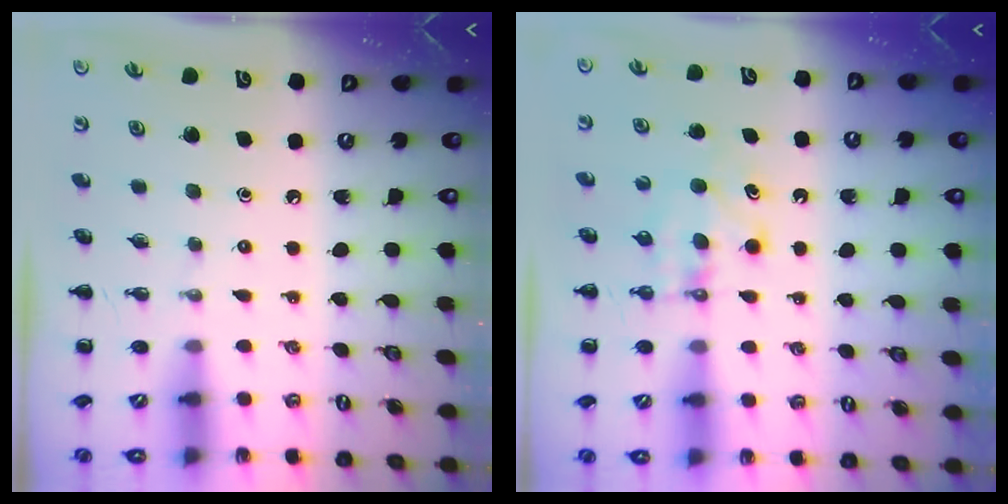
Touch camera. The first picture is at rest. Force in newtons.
{"total": 6.3, "press": 6.1, "slide": 1.4}